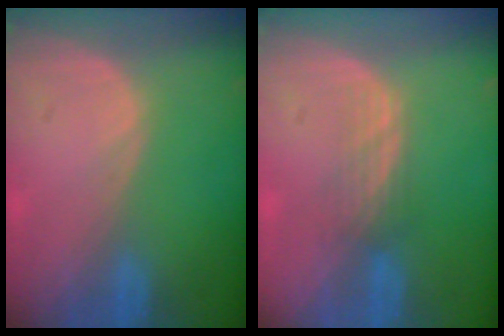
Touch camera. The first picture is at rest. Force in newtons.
{"total": 2.8, "press": 2.5, "slide": 1.2}